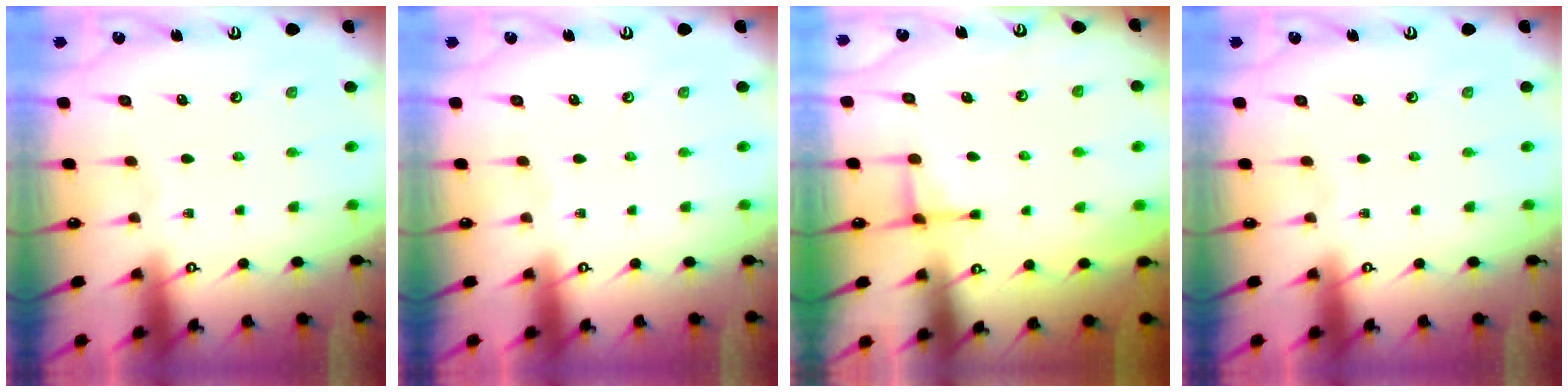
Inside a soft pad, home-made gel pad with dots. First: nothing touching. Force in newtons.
{"total": 0.0}
{"total": 3.2, "press": 3.1, "slide": 0.7}
{"total": 0.0}